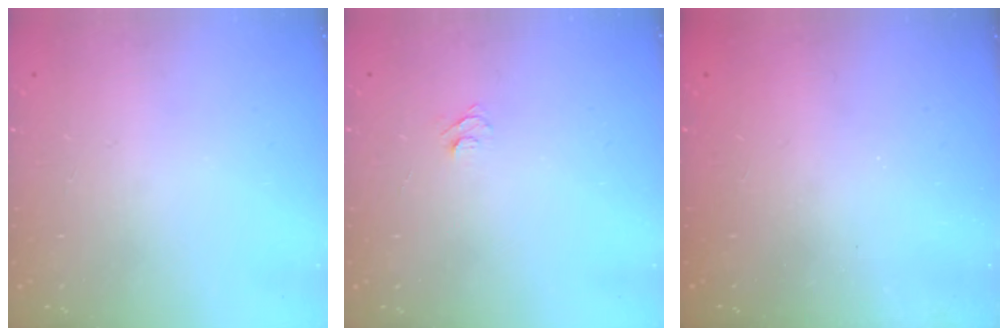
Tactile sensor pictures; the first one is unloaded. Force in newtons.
{"total": 4.2, "press": 4.2, "slide": 0.5}
{"total": 2.6, "press": 2.4, "slide": 0.8}